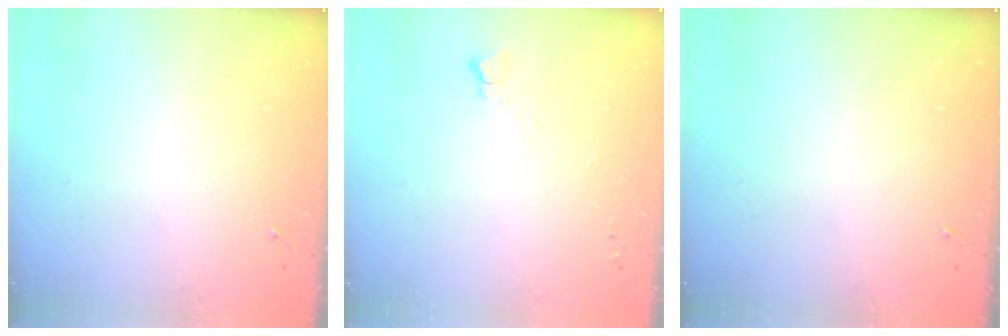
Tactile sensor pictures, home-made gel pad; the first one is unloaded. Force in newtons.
{"total": 2.8, "press": 2.7, "slide": 0.3}
{"total": 0.0}